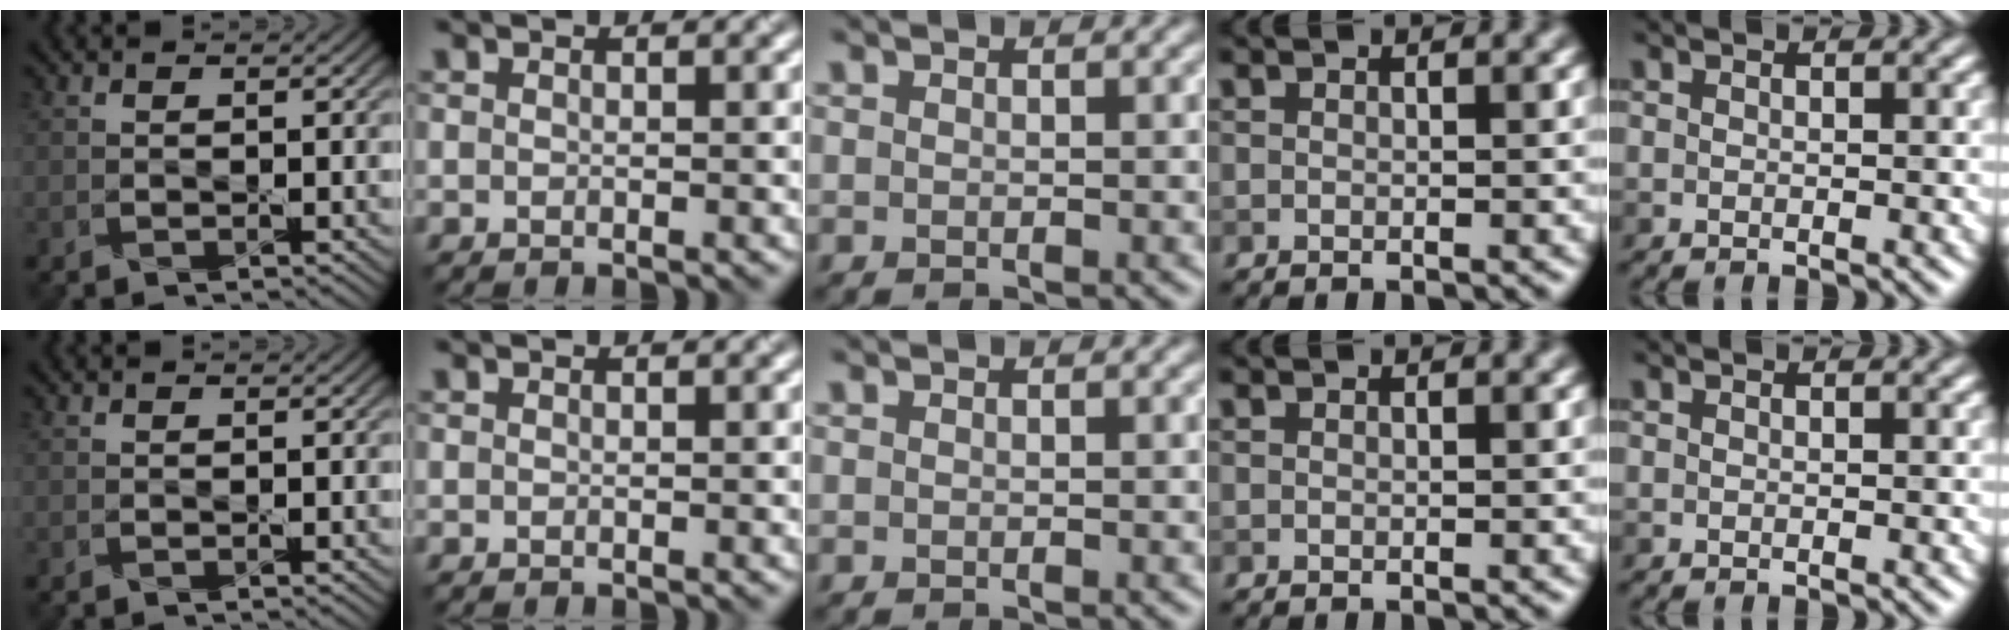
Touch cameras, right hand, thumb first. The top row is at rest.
{}